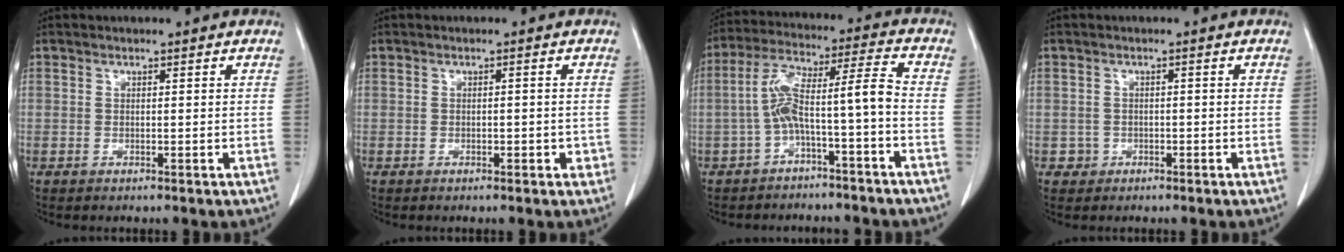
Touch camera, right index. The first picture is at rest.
{"total": 2.0, "force": [-0.6, 1.0, 1.6], "torque": [-0.018, 0.002, -0.007]}
{"total": 8.8, "force": [-2.9, 0.2, 8.3], "torque": [-0.154, 0.043, -0.051]}
{"total": 1.6, "force": [-0.7, 1.5, -0.1], "torque": [0.009, 0.008, -0.016]}